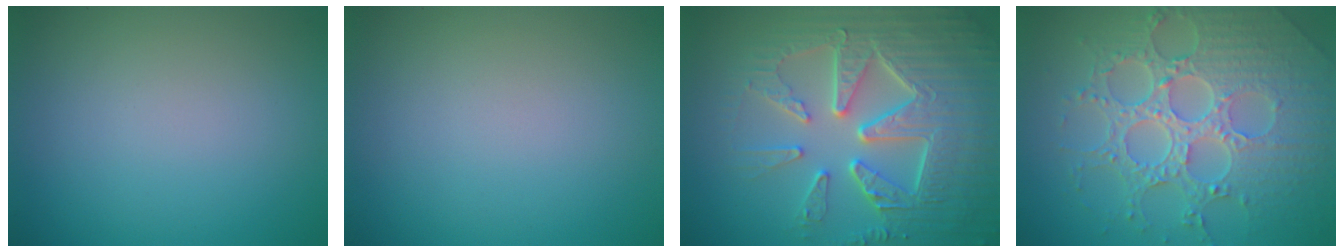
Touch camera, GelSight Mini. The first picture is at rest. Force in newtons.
{"total": 0.0}
{"total": 8.9, "press": 6.3, "slide": 6.3}
{"total": 8.2, "press": 6.0, "slide": 5.6}